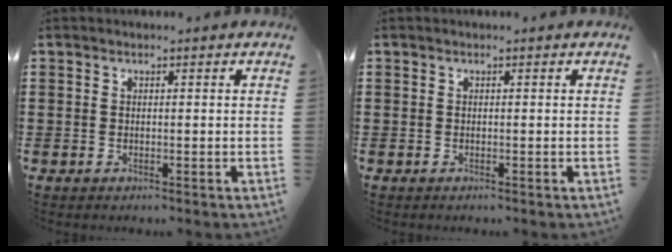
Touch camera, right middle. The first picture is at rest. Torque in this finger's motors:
{"motor_torque": [0.17, 0.08, 0.01, 0.00]}